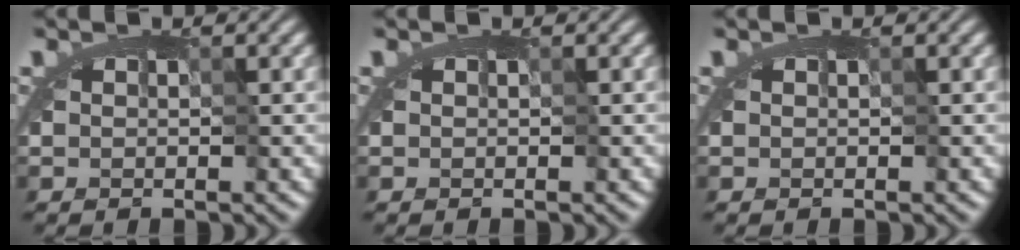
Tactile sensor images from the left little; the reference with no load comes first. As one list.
[{"total": 0.0}, {"total": 0.0}]